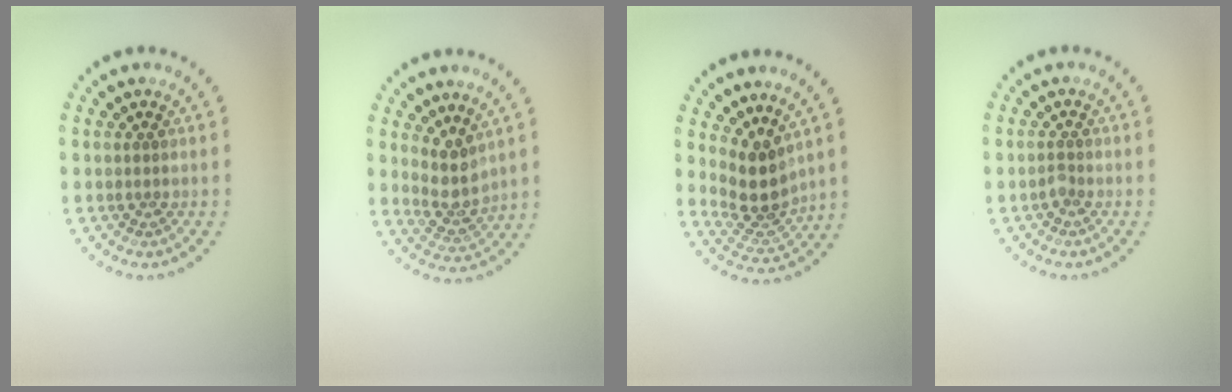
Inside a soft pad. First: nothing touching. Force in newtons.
{"total": 3.0, "press": 2.3, "slide": 1.9}
{"total": 4.0, "press": 3.1, "slide": 2.6}
{"total": 0.8, "press": 0.6, "slide": 0.5}